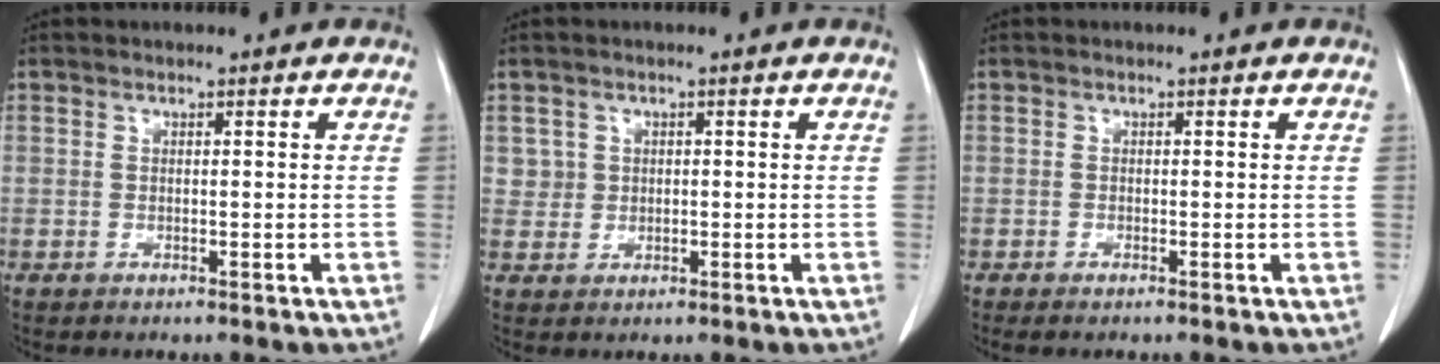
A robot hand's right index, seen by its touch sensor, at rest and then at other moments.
{"total": 2.3, "force": [0.7, 2.2, 0.0], "torque": [0.012, 0.002, 0.009]}
{"total": 0.6, "force": [-0.5, 0.0, 0.4], "torque": [-0.009, -0.003, -0.006]}